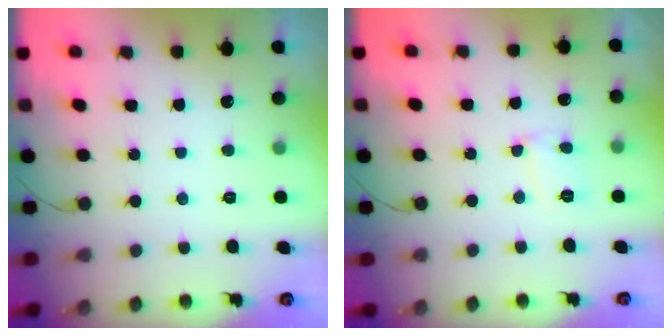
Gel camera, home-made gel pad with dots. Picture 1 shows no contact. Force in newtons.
{"total": 6.0, "press": 6.0, "slide": 0.4}